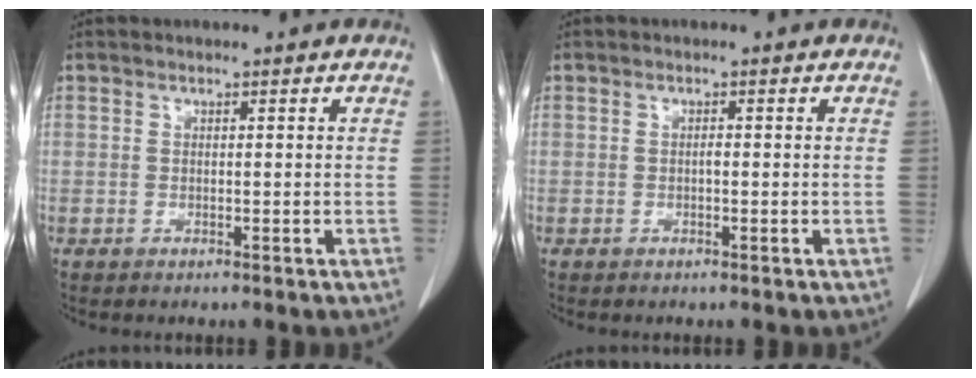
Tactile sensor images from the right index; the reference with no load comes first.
{"total": 0.5, "force": [-0.1, 0.2, 0.5], "torque": [-0.010, 0.002, -0.002]}